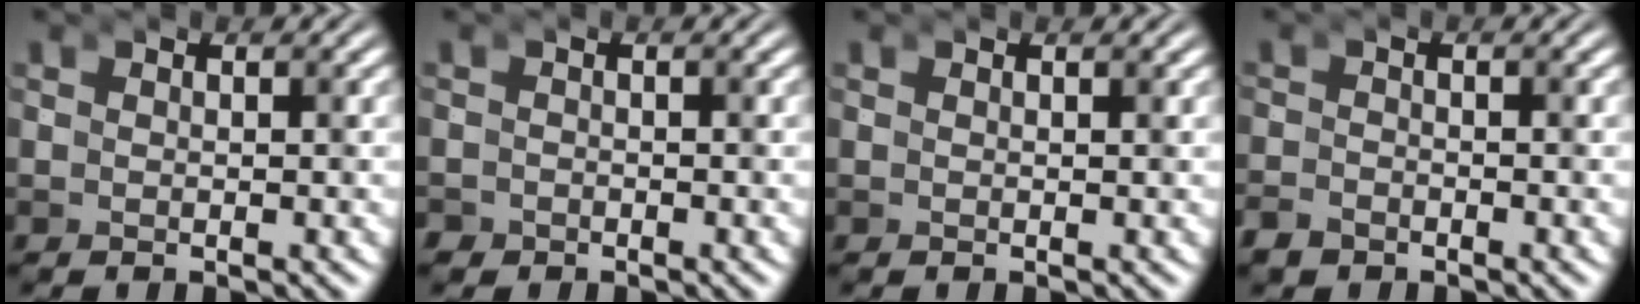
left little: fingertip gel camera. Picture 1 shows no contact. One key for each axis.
{"total": 1.6, "fx": -1.2, "fy": 1.0, "fz": -0.3, "tx": -0.016, "ty": -0.016, "tz": -0.020}
{"total": 0.0}
{"total": 1.7, "fx": -1.6, "fy": 0.2, "fz": -0.6, "tx": 0.001, "ty": -0.012, "tz": -0.028}